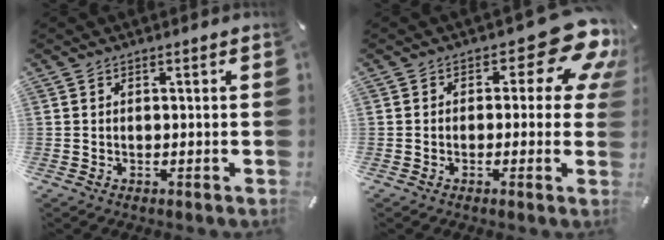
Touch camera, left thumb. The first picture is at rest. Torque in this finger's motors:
{"motor_torque": [1.26, 0.69, 0.97, 0.23, 0.01]}